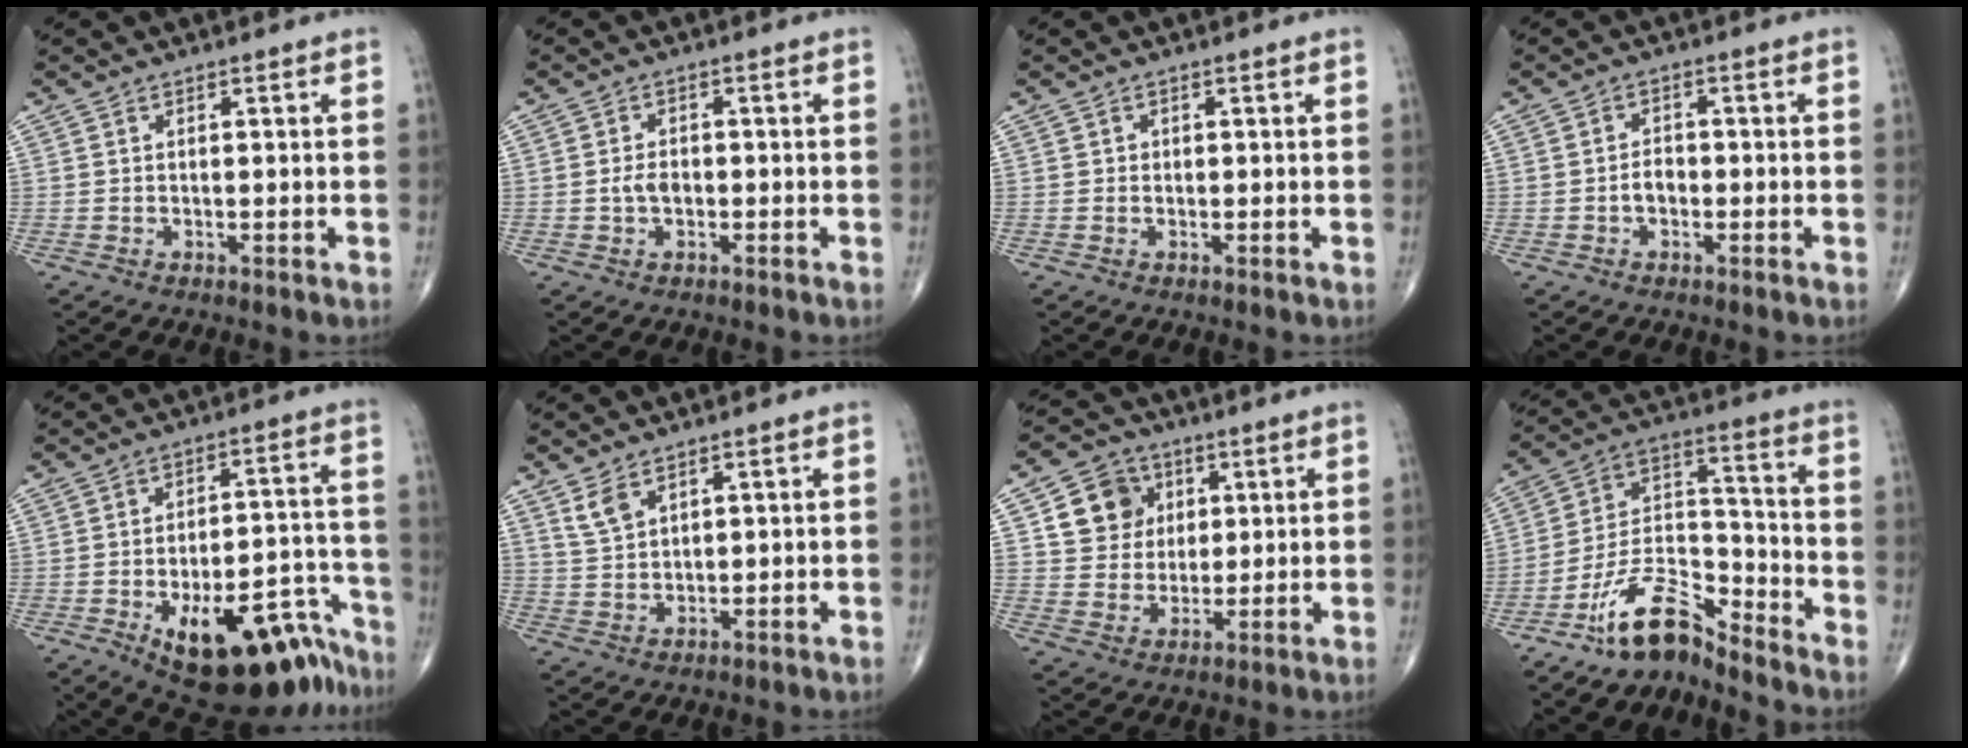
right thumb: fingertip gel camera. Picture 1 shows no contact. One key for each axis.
{"total": 2.4, "fx": -0.6, "fy": 1.5, "fz": 1.8, "tx": -0.028, "ty": 0.007, "tz": -0.016}
{"total": 0.5, "fx": 0.0, "fy": 0.5, "fz": 0.1, "tx": 0.002, "ty": 0.002, "tz": 0.000}
{"total": 2.3, "fx": -0.9, "fy": 1.6, "fz": 1.4, "tx": -0.017, "ty": 0.009, "tz": -0.020}
{"total": 20.4, "fx": -12.9, "fy": 8.5, "fz": 13.3, "tx": -0.108, "ty": 0.099, "tz": -0.179}
{"total": 3.7, "fx": 2.5, "fy": 1.9, "fz": 2.0, "tx": -0.036, "ty": -0.010, "tz": 0.057}
{"total": 9.9, "fx": 3.3, "fy": 8.7, "fz": 3.5, "tx": -0.022, "ty": -0.005, "tz": 0.057}
{"total": 10.9, "fx": -9.3, "fy": 3.4, "fz": 4.7, "tx": -0.077, "ty": 0.096, "tz": -0.184}